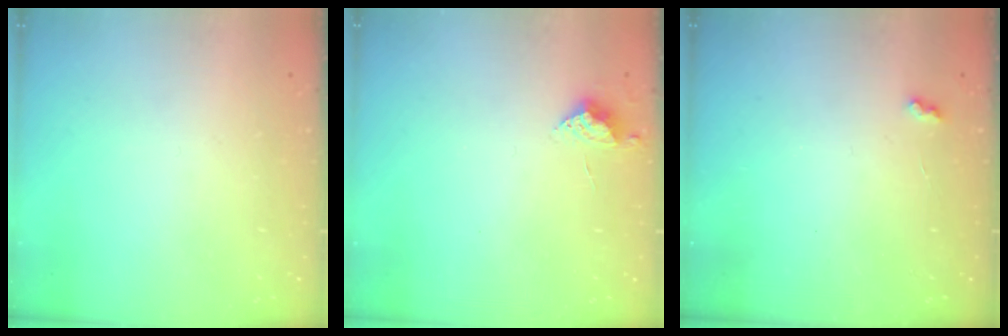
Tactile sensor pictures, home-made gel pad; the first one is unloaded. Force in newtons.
{"total": 9.0, "press": 9.0, "slide": 0.7}
{"total": 3.4, "press": 3.4, "slide": 0.5}